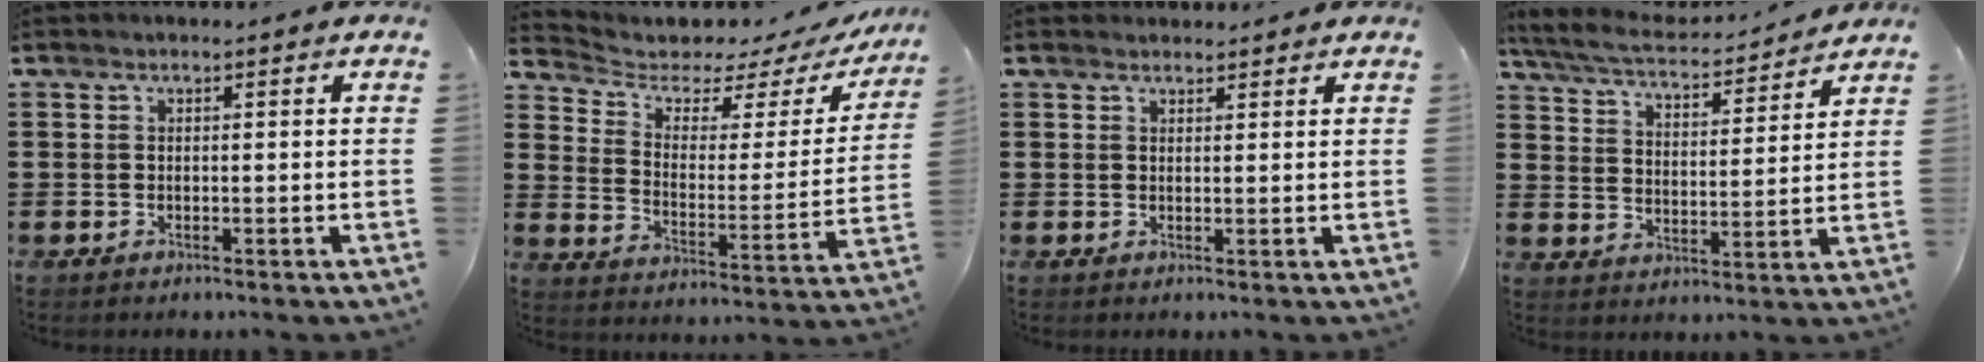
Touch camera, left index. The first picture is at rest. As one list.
[{"total": 3.9, "force": [3.2, 1.8, 1.4], "torque": [-0.052, -0.024, 0.048]}, {"total": 1.5, "force": [1.4, 0.4, 0.1], "torque": [-0.005, 0.002, 0.028]}, {"total": 5.5, "force": [5.1, 0.6, 1.9], "torque": [-0.062, -0.031, 0.084]}]